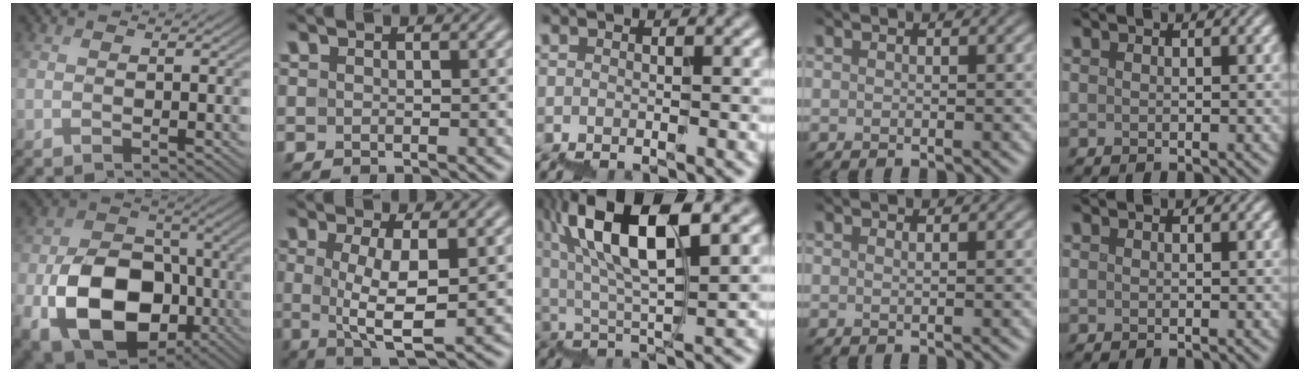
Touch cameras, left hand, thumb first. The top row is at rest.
{"thumb": {"total": 15.2, "force": [-5.0, 10.9, 9.4], "torque": [-0.179, -0.044, -0.092]}, "index": {"total": 5.5, "force": [0.3, 1.5, 5.3], "torque": [-0.095, -0.006, 0.010]}, "middle": {"total": 9.5, "force": [5.1, 2.4, 7.7], "torque": [-0.135, 0.025, 0.093]}, "ring": {"total": 0.5, "force": [0.3, 0.2, 0.4], "torque": [0.000, -0.003, 0.003]}}